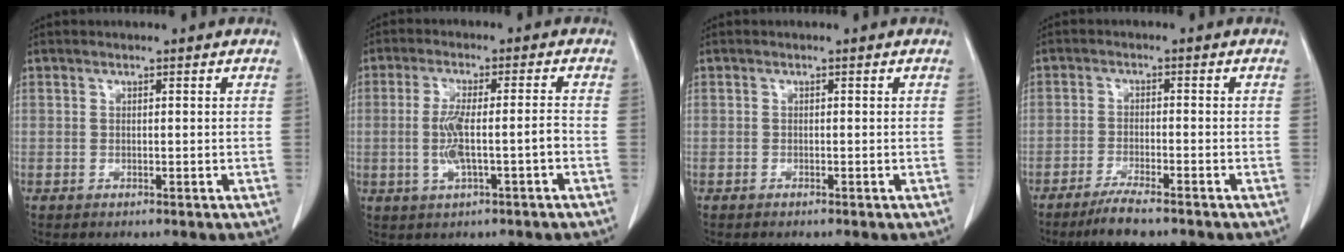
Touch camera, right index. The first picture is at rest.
{"total": 6.6, "force": [-1.4, 0.8, 6.3], "torque": [-0.128, 0.006, -0.023]}
{"total": 0.0}
{"total": 5.0, "force": [-4.0, 0.4, 2.9], "torque": [-0.052, -0.011, -0.067]}